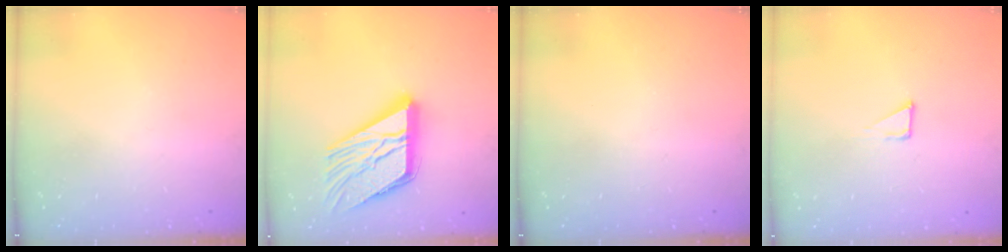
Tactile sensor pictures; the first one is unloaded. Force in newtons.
{"total": 20.6, "press": 20.5, "slide": 2.2}
{"total": 0.0}
{"total": 3.4, "press": 3.4, "slide": 0.3}